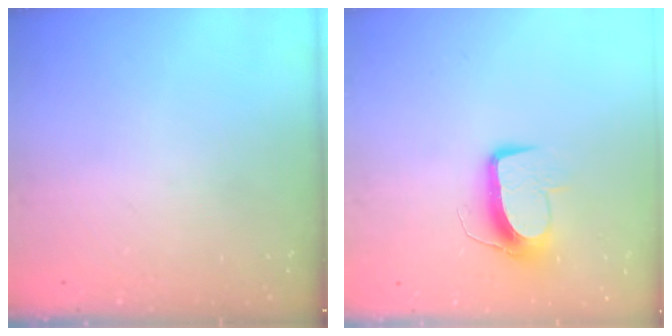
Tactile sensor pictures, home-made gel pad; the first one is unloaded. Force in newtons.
{"total": 10.5, "press": 10.5, "slide": 0.8}